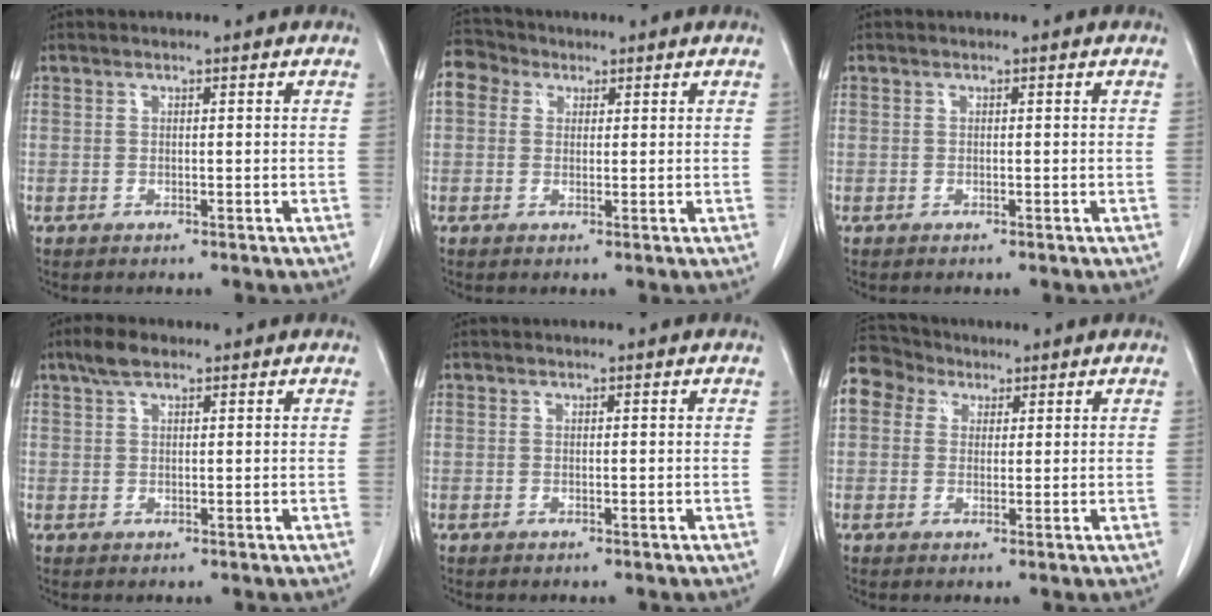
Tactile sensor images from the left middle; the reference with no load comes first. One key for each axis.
{"total": 5.3, "fx": 2.4, "fy": 4.4, "fz": 1.8, "tx": -0.041, "ty": 0.029, "tz": 0.046}
{"total": 0.0}
{"total": 3.1, "fx": 2.1, "fy": 1.3, "fz": 1.9, "tx": -0.040, "ty": 0.013, "tz": 0.039}
{"total": 0.0}
{"total": 11.6, "fx": 5.9, "fy": 9.2, "fz": 4.1, "tx": -0.118, "ty": 0.060, "tz": 0.112}